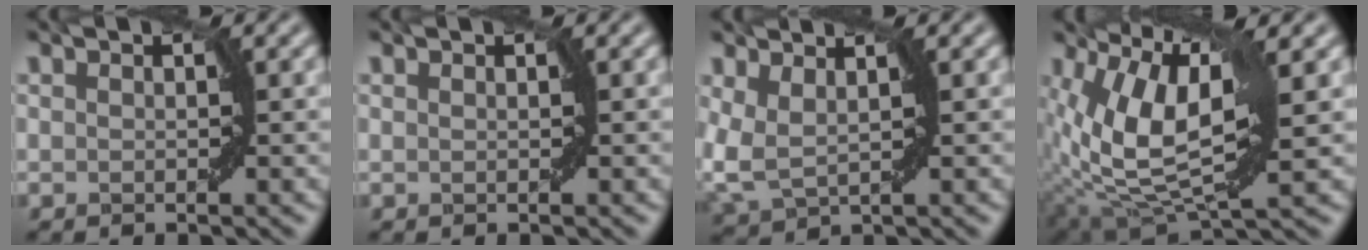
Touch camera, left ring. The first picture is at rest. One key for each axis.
{"total": 0.0}
{"total": 3.8, "fx": 1.5, "fy": 1.8, "fz": 3.0, "tx": -0.080, "ty": 0.001, "tz": 0.036}
{"total": 11.9, "fx": 2.5, "fy": 4.9, "fz": 10.6, "tx": -0.202, "ty": -0.002, "tz": 0.042}